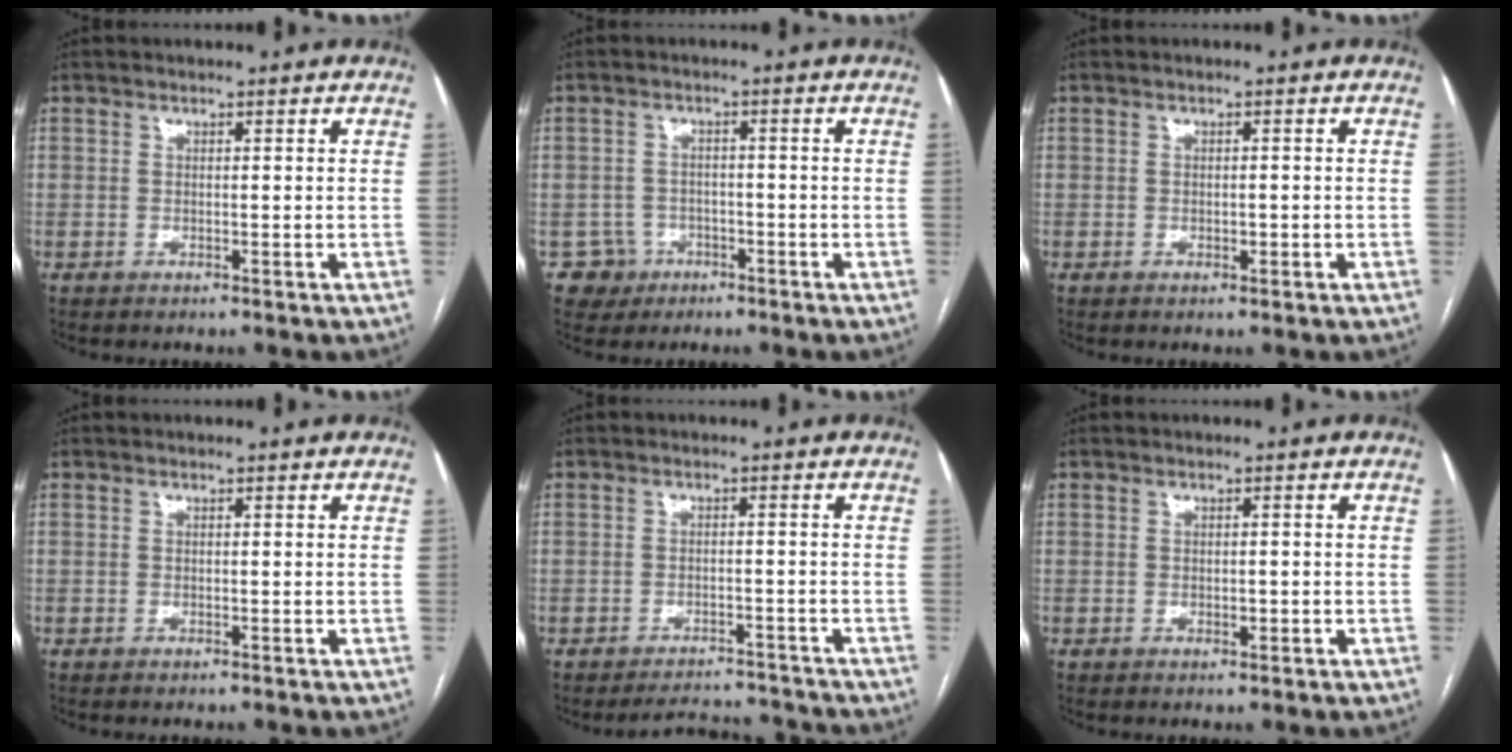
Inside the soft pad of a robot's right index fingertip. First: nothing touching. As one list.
[{"total": 4.2, "force": [-1.8, 3.7, -0.4], "torque": [0.016, 0.014, -0.026]}, {"total": 1.1, "force": [-0.3, 0.5, 0.9], "torque": [-0.015, 0.000, -0.003]}, {"total": 0.0}, {"total": 5.6, "force": [-5.5, 1.2, -0.4], "torque": [0.009, 0.014, -0.074]}, {"total": 1.2, "force": [-0.3, 0.5, 1.1], "torque": [-0.018, 0.000, -0.003]}]